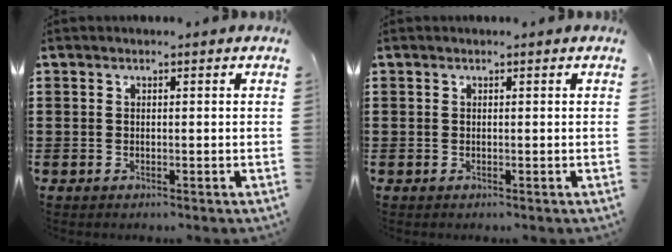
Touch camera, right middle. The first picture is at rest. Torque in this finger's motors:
{"motor_torque": [0.00, 0.00, 0.00, 0.00]}